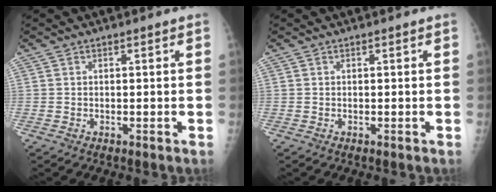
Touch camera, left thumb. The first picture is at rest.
{"total": 0.0}